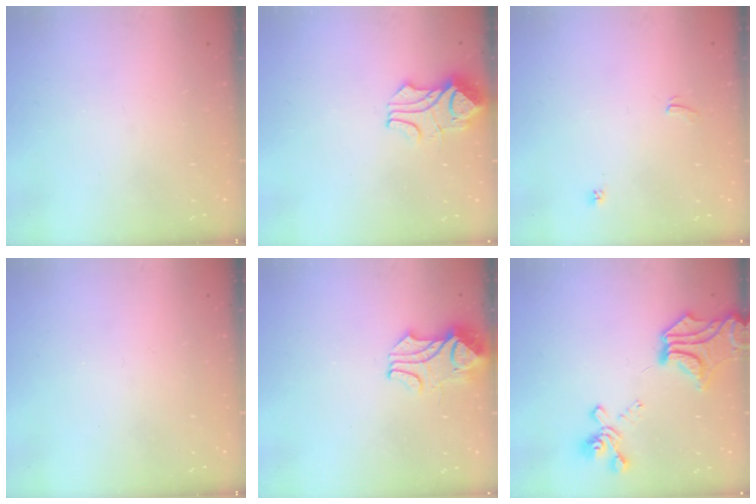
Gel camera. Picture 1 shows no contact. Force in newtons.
{"total": 3.8, "press": 3.6, "slide": 1.1}
{"total": 1.1, "press": 1.0, "slide": 0.4}
{"total": 0.0}
{"total": 2.2, "press": 2.1, "slide": 0.7}
{"total": 6.7, "press": 5.6, "slide": 3.6}